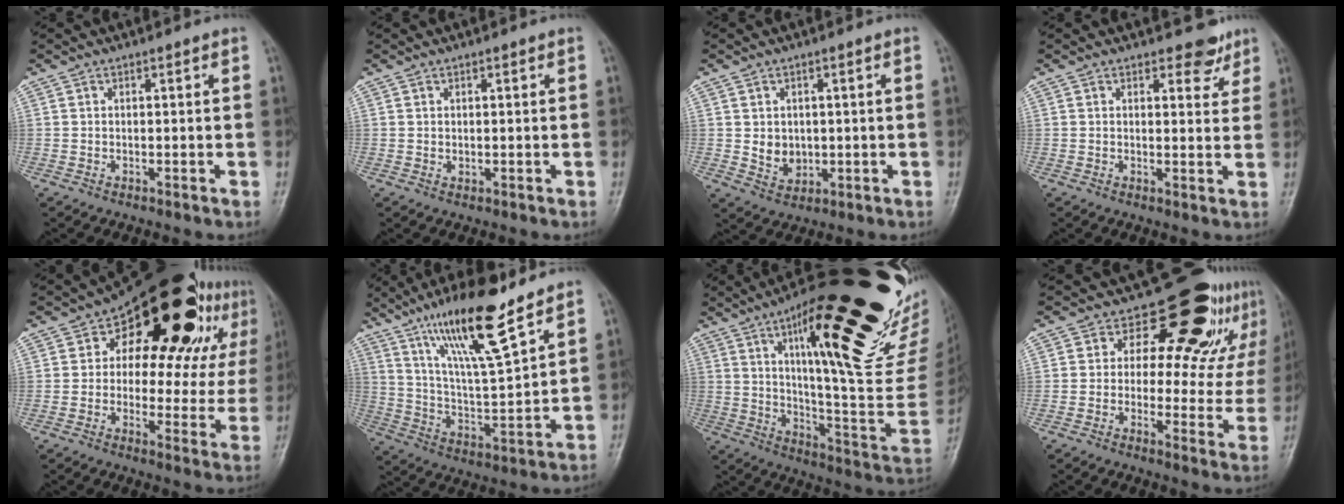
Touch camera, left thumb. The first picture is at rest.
{"total": 1.2, "force": [0.6, 0.6, 0.9], "torque": [-0.009, -0.003, 0.011]}
{"total": 4.6, "force": [0.3, 3.9, 2.6], "torque": [-0.025, -0.009, 0.018]}
{"total": 4.1, "force": [3.1, 2.1, 1.7], "torque": [0.003, -0.021, 0.037]}
{"total": 23.0, "force": [9.6, 12.2, 16.9], "torque": [-0.171, 0.007, 0.132]}
{"total": 17.5, "force": [11.8, 2.8, 12.6], "torque": [-0.211, -0.061, 0.217]}
{"total": 34.2, "force": [17.5, 8.7, 28.1], "torque": [-0.324, -0.039, 0.270]}
{"total": 16.6, "force": [11.0, 8.9, 8.6], "torque": [-0.047, -0.059, 0.121]}